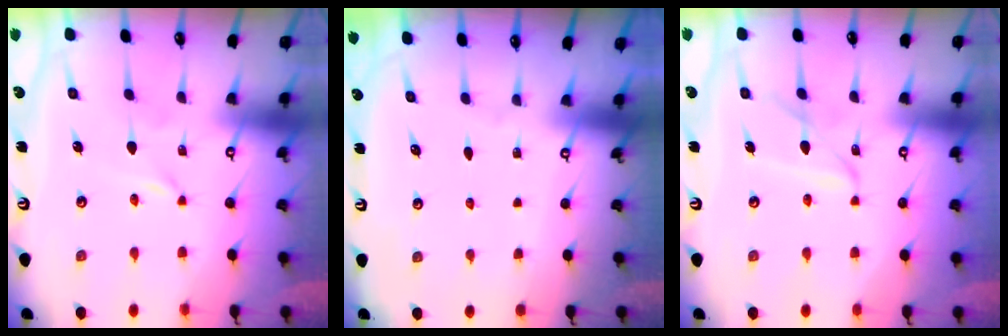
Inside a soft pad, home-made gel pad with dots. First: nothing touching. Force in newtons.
{"total": 0.0}
{"total": 9.0, "press": 9.0, "slide": 0.6}